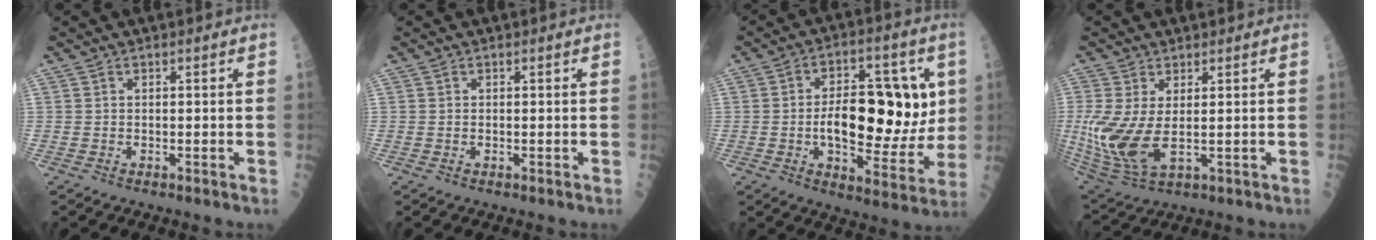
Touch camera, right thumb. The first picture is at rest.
{"total": 0.0}
{"total": 18.4, "force": [1.1, 9.5, 15.8], "torque": [-0.193, 0.003, 0.023]}
{"total": 11.8, "force": [0.0, 5.5, 10.4], "torque": [-0.248, -0.016, 0.016]}